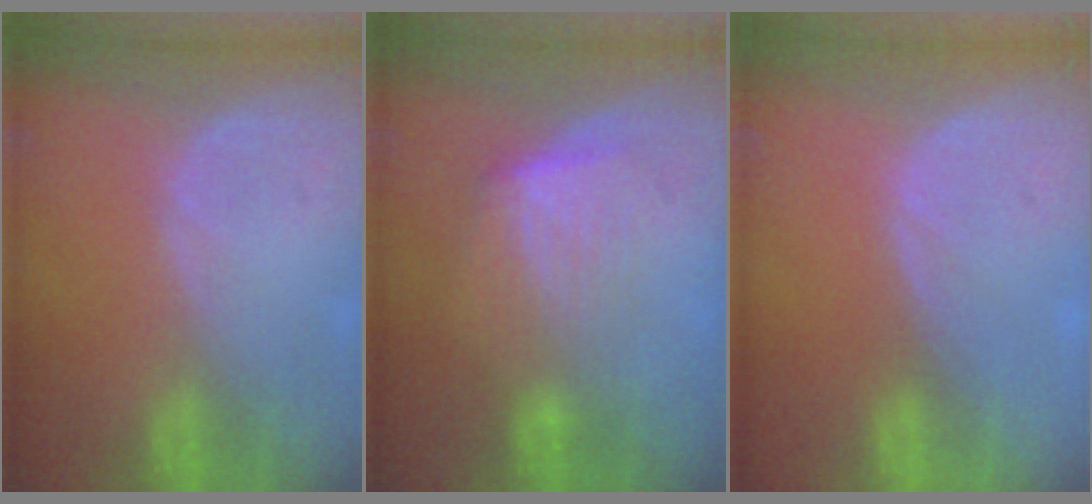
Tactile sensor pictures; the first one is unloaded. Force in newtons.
{"total": 6.3, "press": 6.0, "slide": 1.9}
{"total": 0.0}